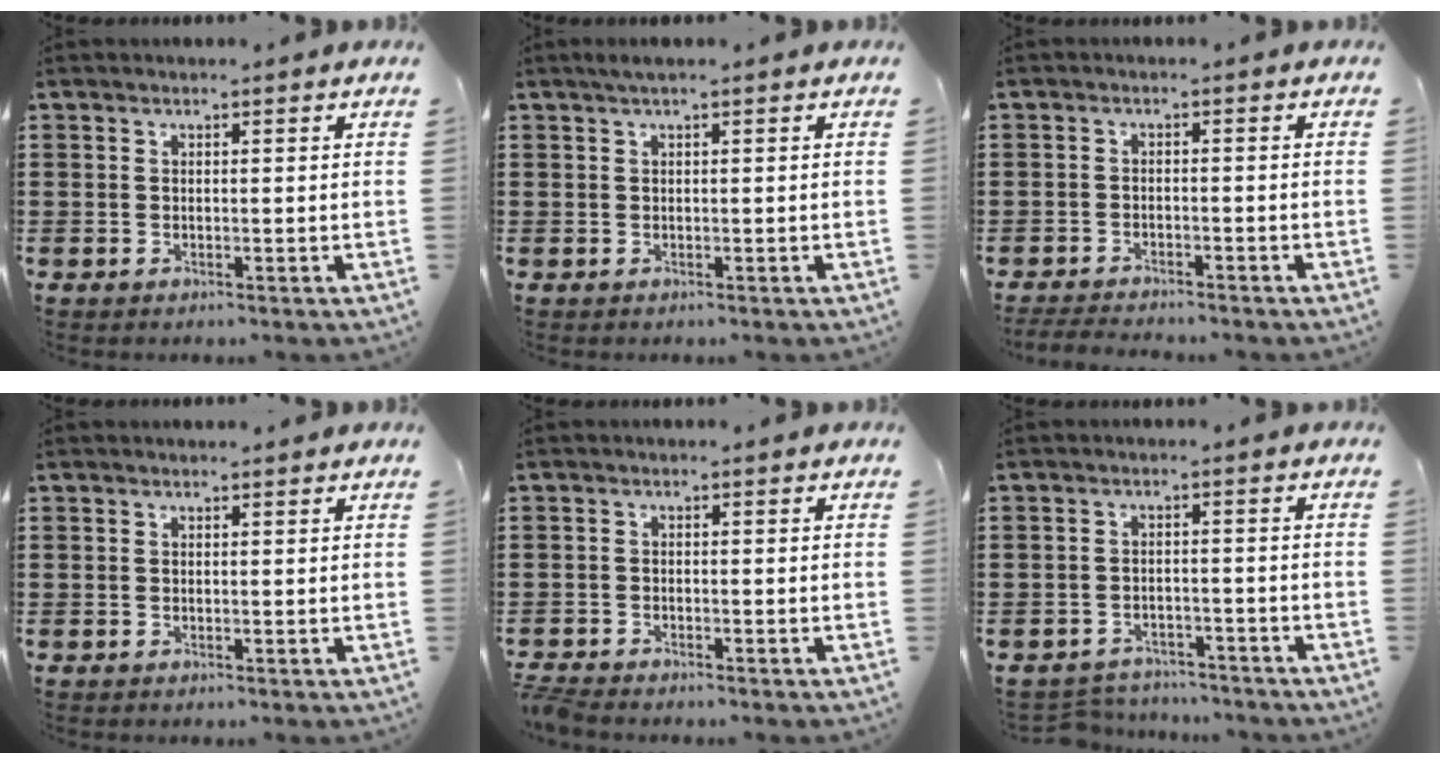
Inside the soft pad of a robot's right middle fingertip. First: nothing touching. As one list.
[{"total": 0.8, "force": [0.3, 0.3, 0.7], "torque": [-0.013, 0.004, 0.004]}, {"total": 2.6, "force": [-2.6, 0.3, 0.2], "torque": [-0.007, 0.001, -0.055]}, {"total": 0.0}, {"total": 1.6, "force": [-1.6, 0.1, 0.2], "torque": [-0.015, -0.002, -0.036]}, {"total": 3.3, "force": [-3.2, 0.6, -0.2], "torque": [-0.005, 0.001, -0.071]}]